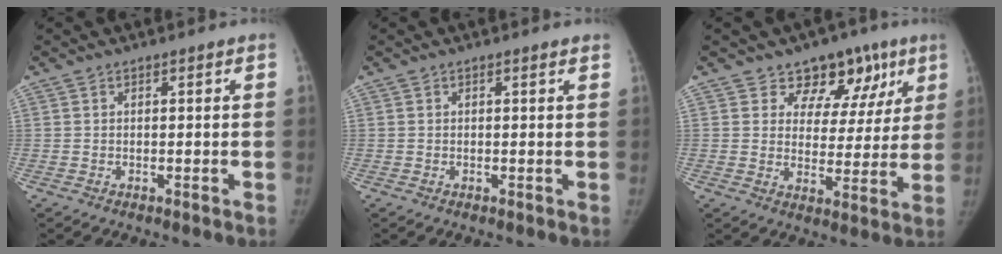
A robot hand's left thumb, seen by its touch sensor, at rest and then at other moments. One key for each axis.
{"total": 0.8, "fx": 0.7, "fy": 0.1, "fz": 0.5, "tx": -0.004, "ty": 0.001, "tz": 0.006}
{"total": 11.8, "fx": 7.4, "fy": 8.2, "fz": 4.2, "tx": 0.010, "ty": -0.022, "tz": 0.096}